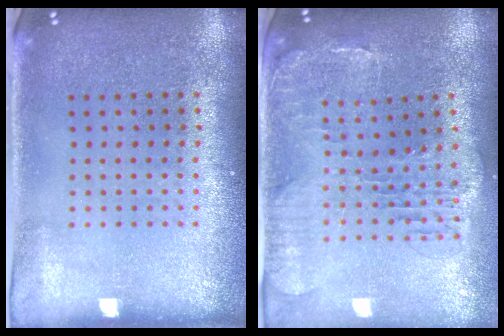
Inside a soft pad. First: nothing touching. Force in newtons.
{"total": 1.4, "press": 1.3, "slide": 0.3}